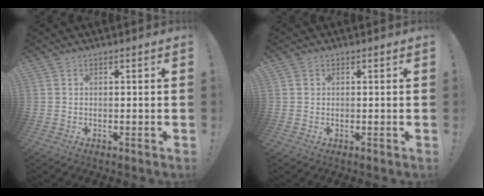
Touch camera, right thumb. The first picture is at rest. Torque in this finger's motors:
{"motor_torque": [0.42, 0.38, 0.19, -0.25, -0.02]}